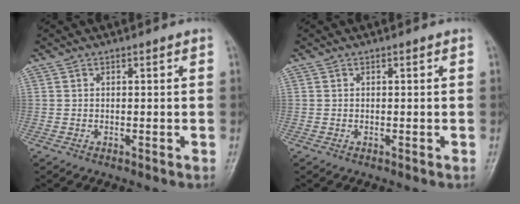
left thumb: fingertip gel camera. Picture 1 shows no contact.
{"total": 0.0}